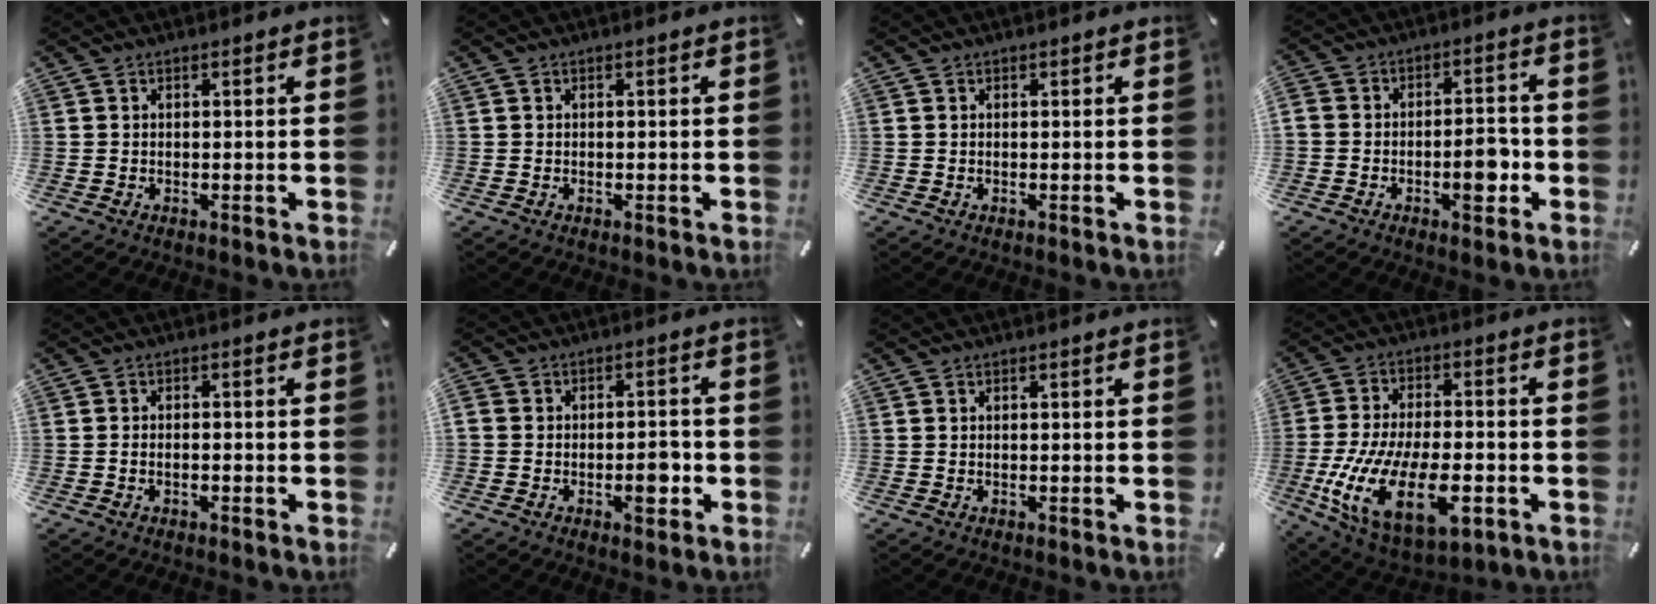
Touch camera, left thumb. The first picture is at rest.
{"total": 0.0}
{"total": 0.0}
{"total": 7.6, "force": [-3.0, 4.2, 5.6], "torque": [-0.075, 0.019, -0.048]}
{"total": 1.5, "force": [-0.9, 0.5, 1.0], "torque": [-0.019, 0.001, -0.017]}
{"total": 5.8, "force": [-2.2, 3.4, 4.2], "torque": [-0.056, 0.011, -0.037]}
{"total": 0.0}
{"total": 21.3, "force": [-7.1, 10.5, 17.1], "torque": [-0.346, 0.008, -0.107]}